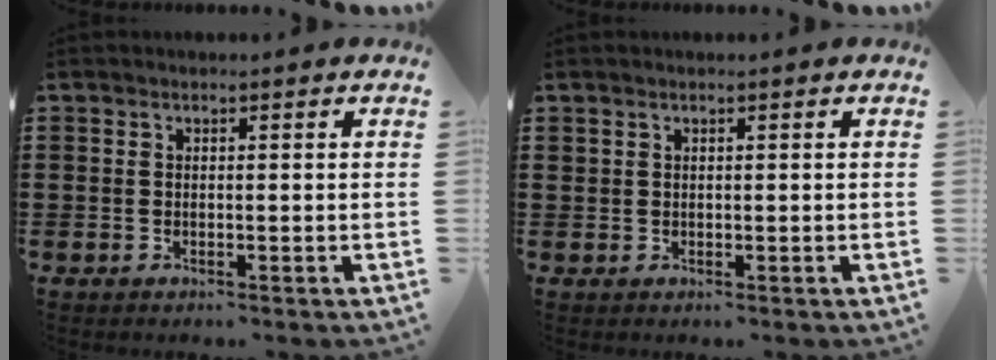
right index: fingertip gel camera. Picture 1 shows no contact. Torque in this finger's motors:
{"motor_torque": [0.32, 0.16, 0.00, 0.00]}